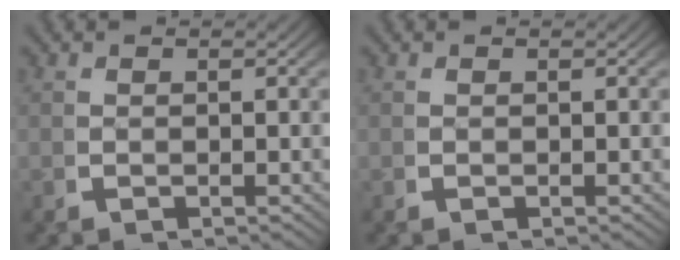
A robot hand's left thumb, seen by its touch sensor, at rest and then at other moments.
{"total": 0.0}